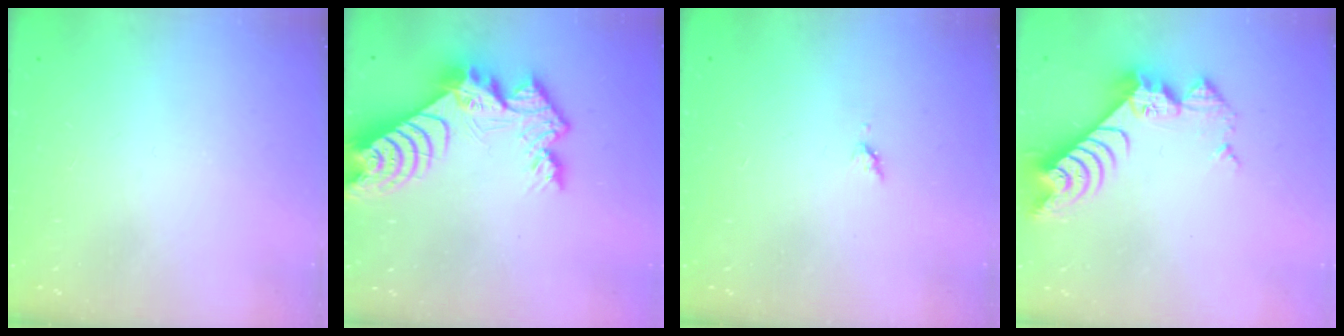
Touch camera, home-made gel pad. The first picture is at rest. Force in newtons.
{"total": 13.2, "press": 13.2, "slide": 1.0}
{"total": 3.5, "press": 3.4, "slide": 0.5}
{"total": 10.4, "press": 10.4, "slide": 1.1}